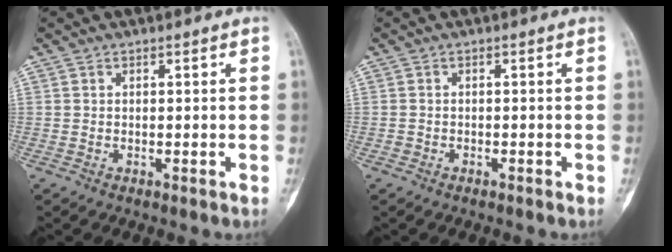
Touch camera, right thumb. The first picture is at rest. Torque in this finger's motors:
{"motor_torque": [0.08, -0.05, -0.14, -0.18, -0.09]}